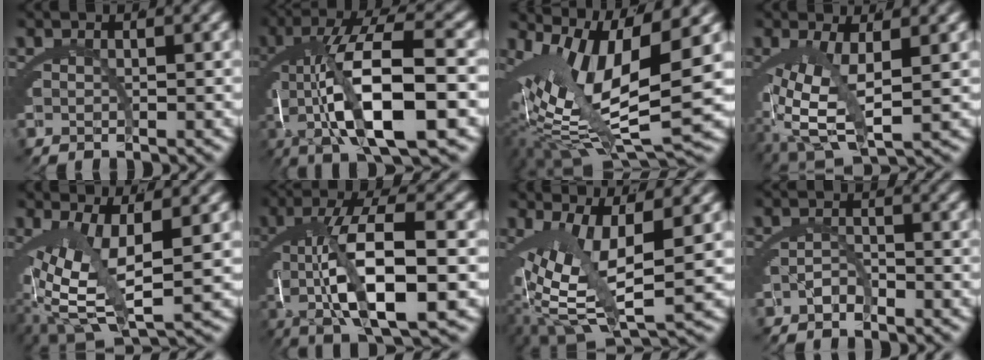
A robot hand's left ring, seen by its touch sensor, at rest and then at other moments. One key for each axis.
{"total": 11.4, "fx": -1.7, "fy": 3.7, "fz": 10.7, "tx": -0.191, "ty": -0.003, "tz": -0.014}
{"total": 13.4, "fx": -0.7, "fy": 7.2, "fz": 11.3, "tx": -0.204, "ty": -0.032, "tz": 0.004}
{"total": 8.1, "fx": -2.5, "fy": 4.0, "fz": 6.5, "tx": -0.136, "ty": -0.047, "tz": -0.014}
{"total": 8.0, "fx": -1.6, "fy": 4.0, "fz": 6.7, "tx": -0.138, "ty": -0.047, "tz": 0.003}
{"total": 10.0, "fx": -1.2, "fy": 3.2, "fz": 9.4, "tx": -0.165, "ty": -0.006, "tz": -0.007}
{"total": 8.0, "fx": -0.8, "fy": 3.6, "fz": 7.2, "tx": -0.140, "ty": -0.035, "tz": 0.013}
{"total": 1.4, "fx": -1.3, "fy": 0.0, "fz": 0.5, "tx": -0.010, "ty": -0.008, "tz": -0.023}